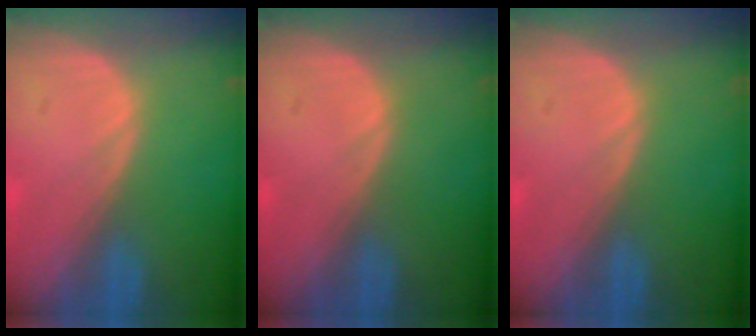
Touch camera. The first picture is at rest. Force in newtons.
{"total": 0.0}
{"total": 0.0}